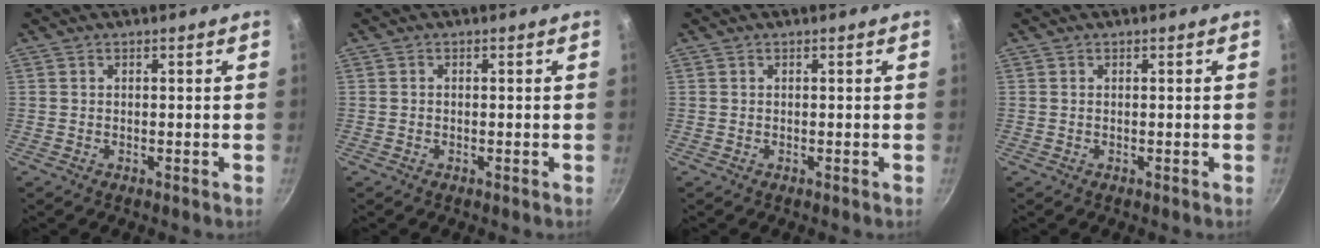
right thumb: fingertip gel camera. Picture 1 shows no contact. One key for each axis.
{"total": 0.0}
{"total": 0.0}
{"total": 0.0}